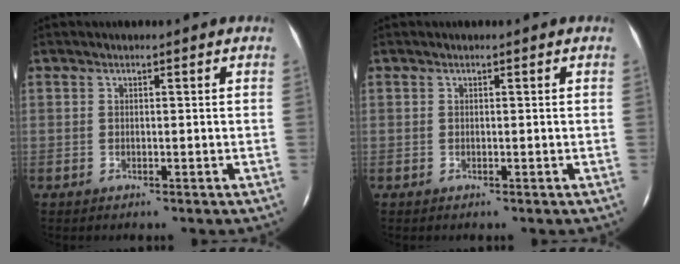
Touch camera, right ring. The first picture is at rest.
{"total": 0.0}